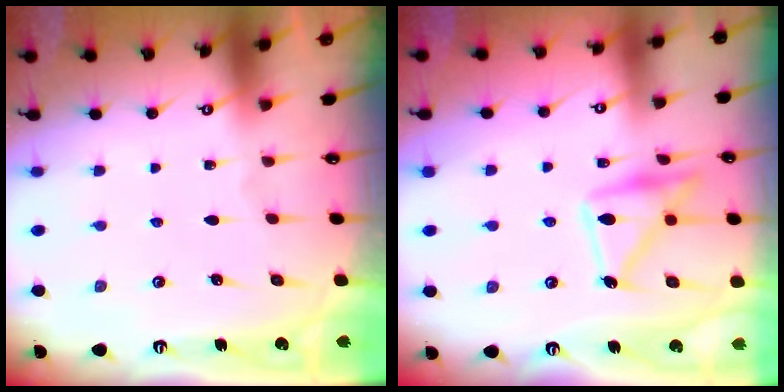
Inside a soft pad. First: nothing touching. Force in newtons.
{"total": 15.4, "press": 15.4, "slide": 0.7}